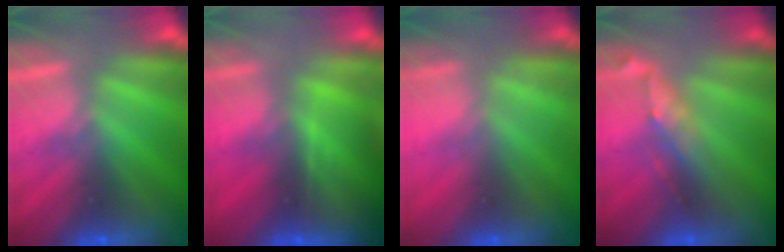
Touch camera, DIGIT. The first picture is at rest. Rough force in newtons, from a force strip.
{"total": 9.4}
{"total": 2.4}
{"total": 2.7}